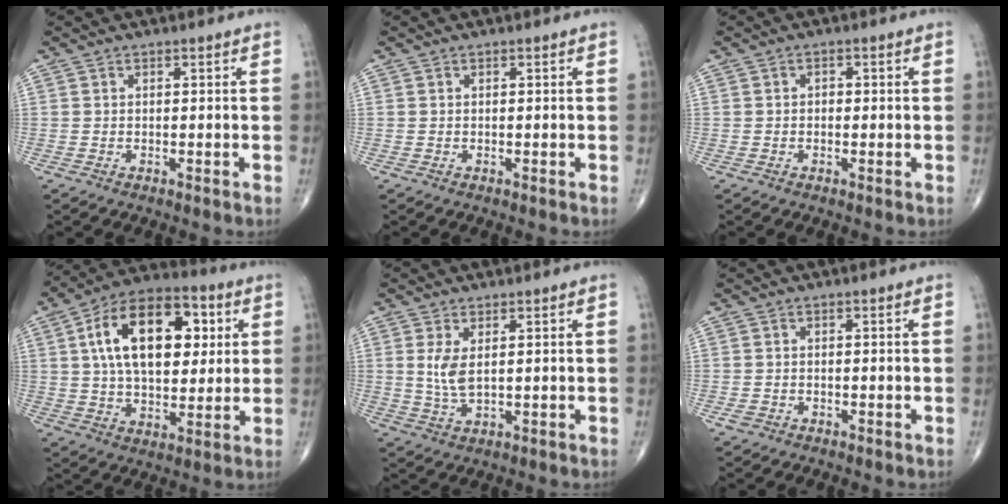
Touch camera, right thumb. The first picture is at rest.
{"total": 0.0}
{"total": 1.1, "force": [0.0, 0.9, 0.7], "torque": [-0.004, 0.004, -0.004]}
{"total": 21.1, "force": [5.3, 12.0, 16.6], "torque": [-0.239, 0.007, 0.080]}
{"total": 4.5, "force": [1.0, 1.9, 4.0], "torque": [-0.083, -0.012, 0.028]}
{"total": 1.2, "force": [-0.7, 0.9, 0.5], "torque": [-0.013, 0.004, -0.011]}